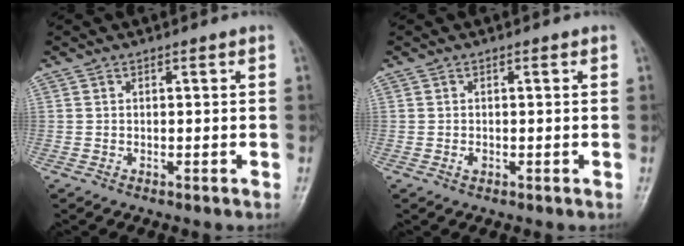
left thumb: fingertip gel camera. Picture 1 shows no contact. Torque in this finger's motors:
{"motor_torque": [0.09, 0.13, 0.45, 0.06, 0.00]}